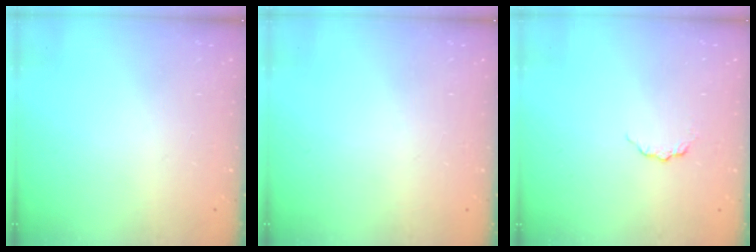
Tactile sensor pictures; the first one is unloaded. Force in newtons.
{"total": 0.0}
{"total": 3.7, "press": 3.7, "slide": 0.4}